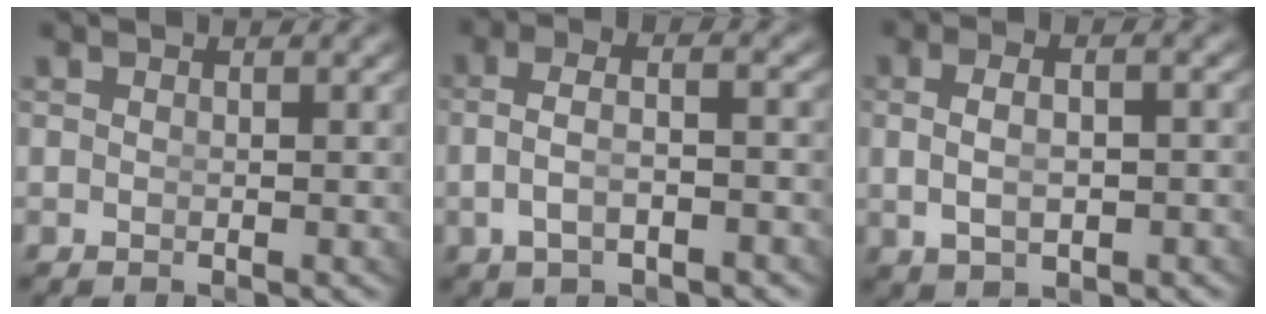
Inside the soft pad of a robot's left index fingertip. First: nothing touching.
{"total": 3.6, "force": [-1.0, 1.5, 3.0], "torque": [-0.062, -0.005, -0.014]}
{"total": 3.3, "force": [-0.3, 1.5, 2.9], "torque": [-0.052, -0.004, 0.006]}